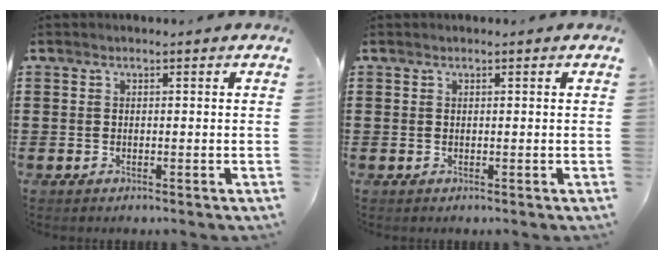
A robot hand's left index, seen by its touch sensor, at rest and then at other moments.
{"total": 0.0}